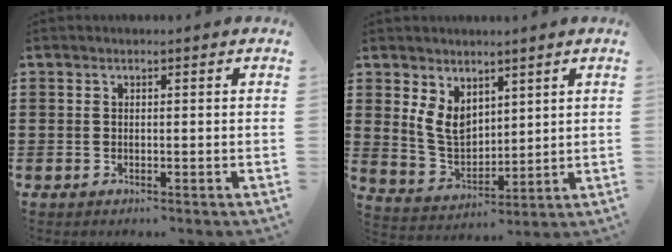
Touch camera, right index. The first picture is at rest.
{"total": 6.2, "force": [3.2, 4.1, 3.5], "torque": [-0.088, -0.002, 0.059]}